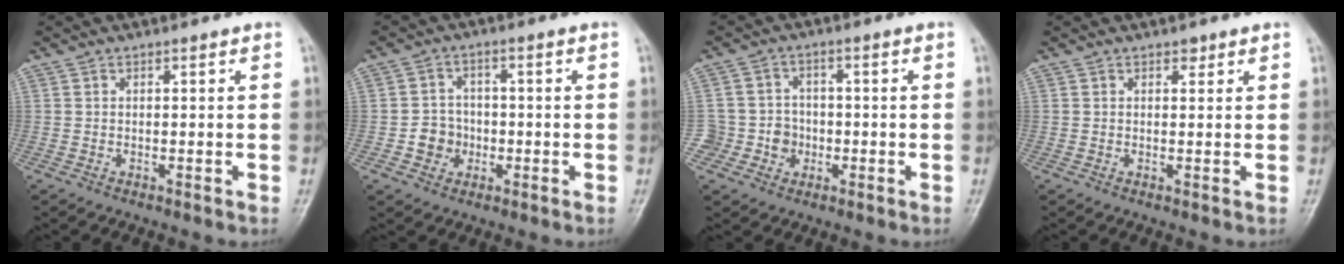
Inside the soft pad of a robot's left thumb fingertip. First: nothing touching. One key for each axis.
{"total": 5.1, "fx": -1.4, "fy": 4.6, "fz": 1.5, "tx": 0.005, "ty": 0.013, "tz": -0.026}
{"total": 6.0, "fx": -1.8, "fy": 5.7, "fz": 0.7, "tx": 0.030, "ty": 0.016, "tz": -0.032}
{"total": 1.2, "fx": 0.8, "fy": 0.7, "fz": 0.5, "tx": 0.003, "ty": -0.004, "tz": 0.008}